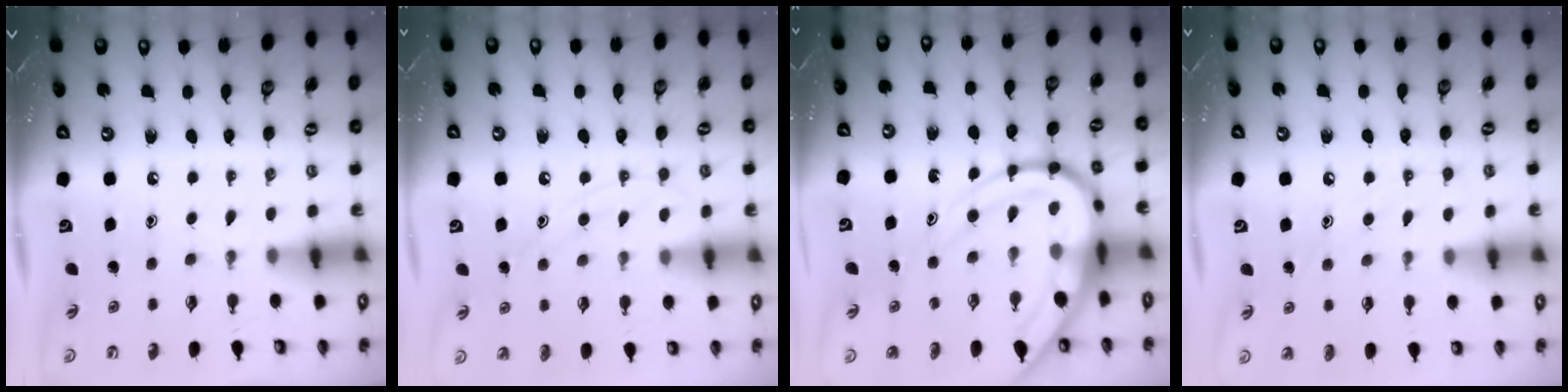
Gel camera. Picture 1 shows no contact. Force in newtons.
{"total": 9.9, "press": 9.9, "slide": 0.8}
{"total": 16.8, "press": 16.7, "slide": 1.9}
{"total": 8.2, "press": 8.2, "slide": 0.6}